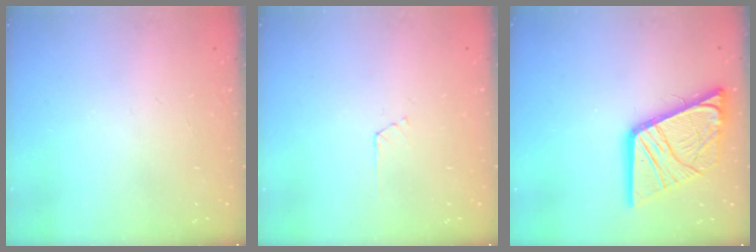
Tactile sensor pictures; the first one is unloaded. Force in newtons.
{"total": 1.7, "press": 1.7, "slide": 0.3}
{"total": 18.0, "press": 17.9, "slide": 2.1}